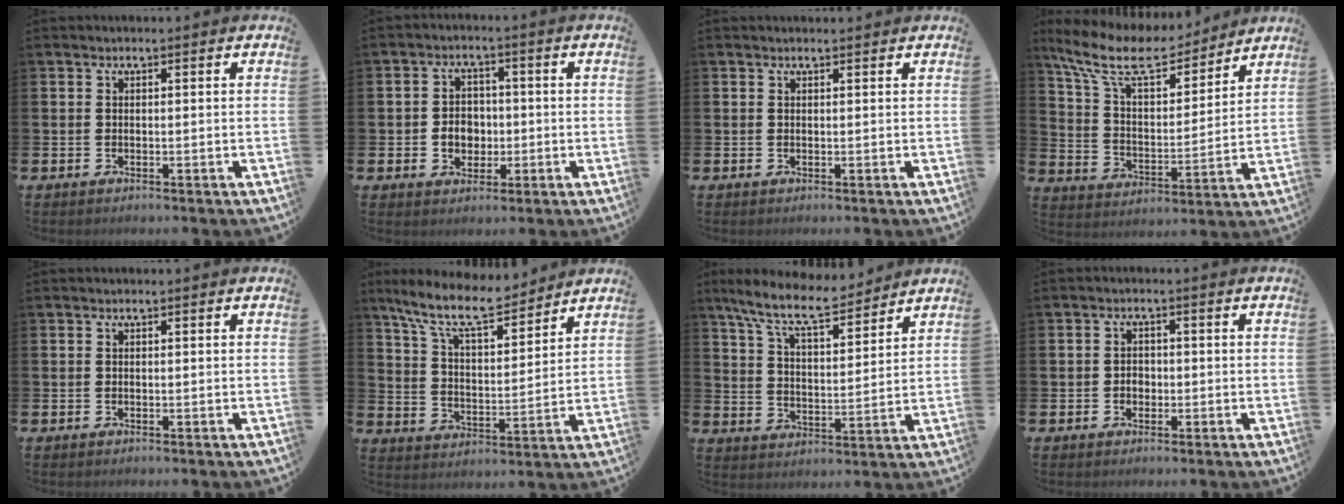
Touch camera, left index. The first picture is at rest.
{"total": 3.8, "force": [-0.6, 3.3, 1.8], "torque": [-0.023, 0.001, -0.021]}
{"total": 0.5, "force": [0.5, 0.0, 0.2], "torque": [0.011, -0.006, 0.006]}
{"total": 11.3, "force": [9.5, 3.4, 5.1], "torque": [-0.136, -0.054, 0.164]}
{"total": 0.0}
{"total": 10.5, "force": [9.2, 2.4, 4.5], "torque": [-0.113, -0.049, 0.163]}
{"total": 9.8, "force": [8.7, 1.9, 4.1], "torque": [-0.101, -0.048, 0.155]}
{"total": 1.7, "force": [-0.4, 1.4, 0.8], "torque": [-0.003, 0.001, -0.013]}